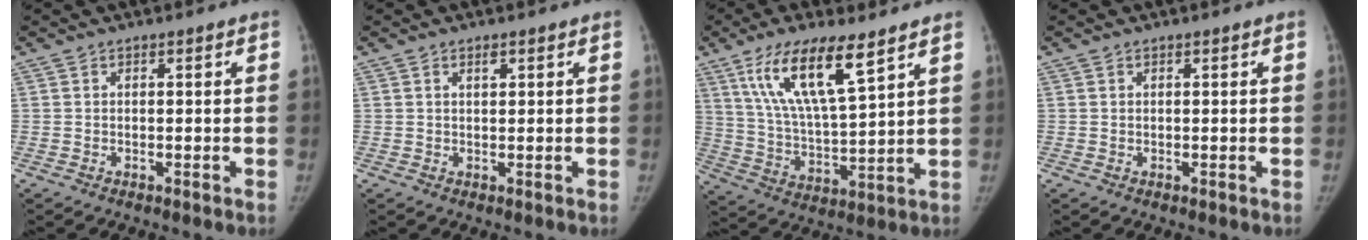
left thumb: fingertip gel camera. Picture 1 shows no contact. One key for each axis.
{"total": 1.4, "fx": 0.8, "fy": 0.6, "fz": 1.0, "tx": -0.014, "ty": -0.003, "tz": 0.013}
{"total": 15.3, "fx": 8.6, "fy": 3.9, "fz": 12.1, "tx": -0.216, "ty": -0.037, "tz": 0.168}
{"total": 0.0}